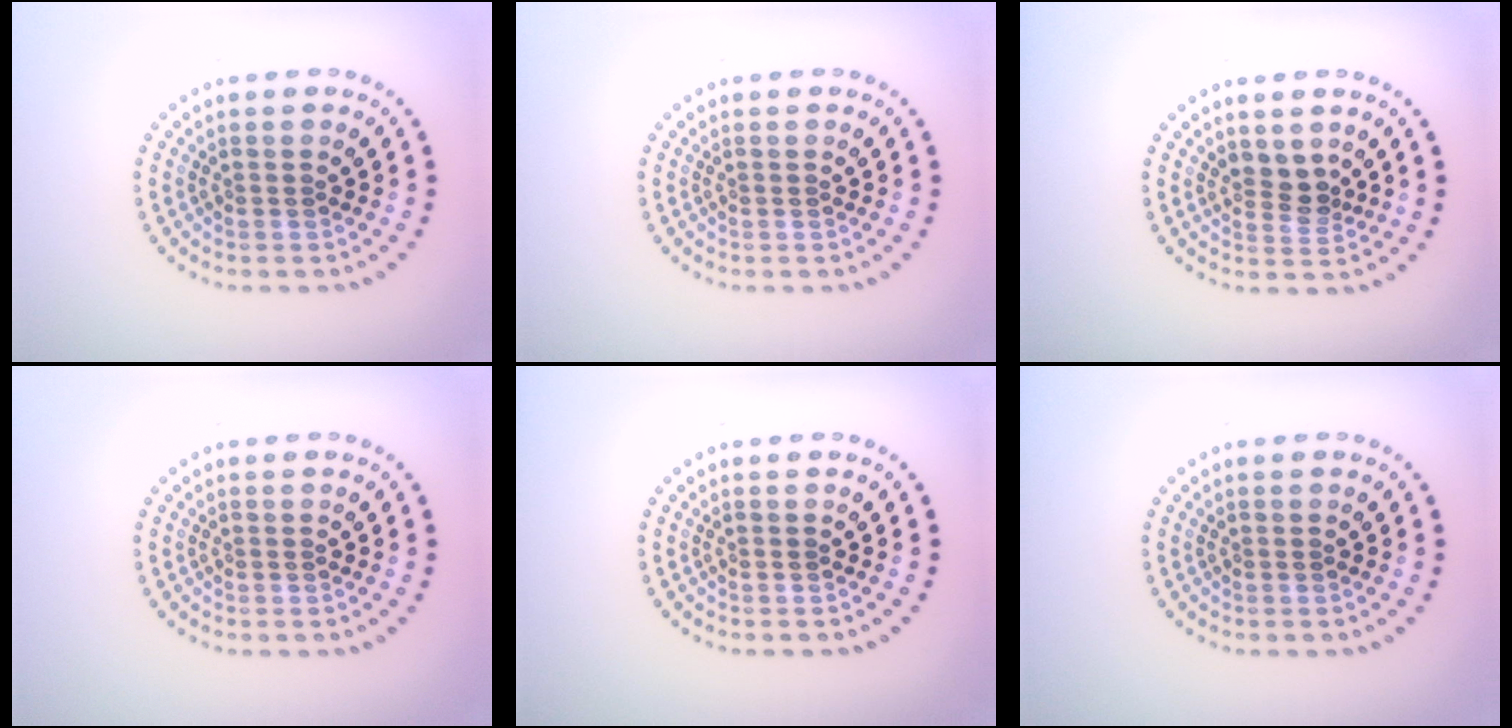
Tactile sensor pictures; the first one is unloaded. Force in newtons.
{"total": 0.0}
{"total": 2.2, "press": 1.7, "slide": 1.4}
{"total": 0.0}
{"total": 0.0}
{"total": 0.0}